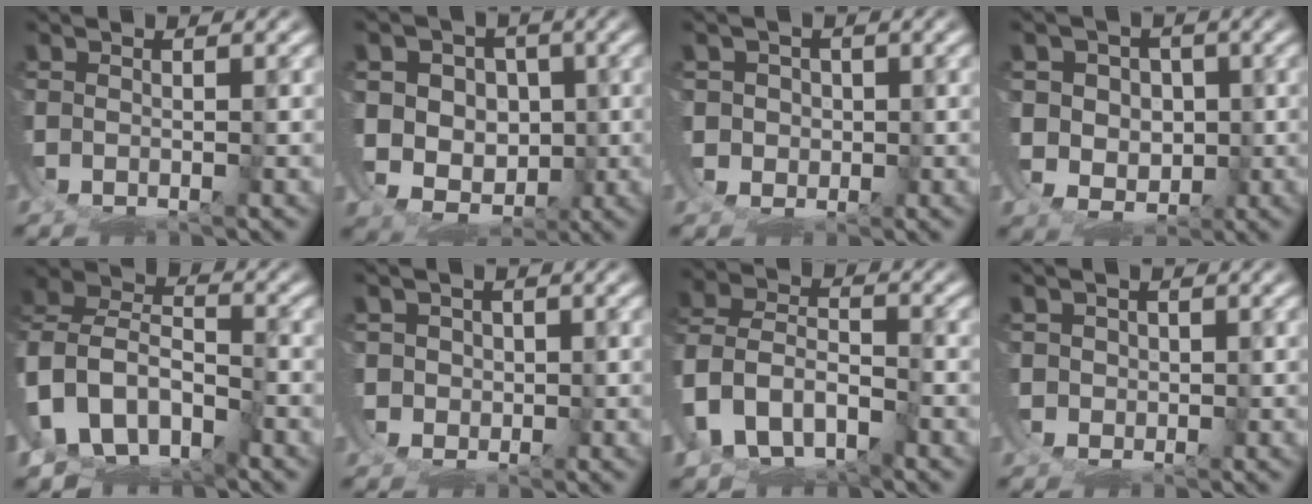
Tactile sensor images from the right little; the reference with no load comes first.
{"total": 6.6, "force": [-0.2, 6.1, 2.6], "torque": [-0.060, -0.036, 0.010]}
{"total": 1.8, "force": [1.1, 1.3, -0.4], "torque": [-0.003, -0.023, 0.032]}
{"total": 3.7, "force": [0.9, 3.4, 1.0], "torque": [-0.023, -0.023, 0.029]}
{"total": 15.5, "force": [-3.6, 14.1, 5.5], "torque": [-0.181, -0.072, -0.061]}
{"total": 1.5, "force": [1.0, 1.0, -0.6], "torque": [0.000, -0.021, 0.030]}
{"total": 8.5, "force": [-2.6, 7.7, 2.3], "torque": [-0.096, -0.042, -0.041]}
{"total": 1.3, "force": [0.9, 0.6, -0.8], "torque": [0.003, -0.019, 0.025]}